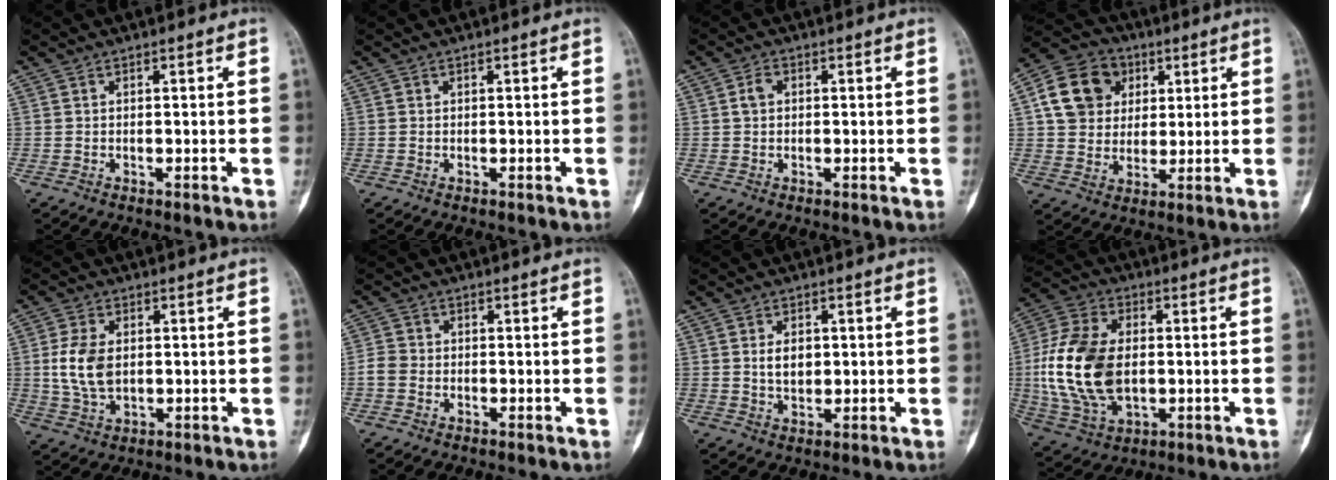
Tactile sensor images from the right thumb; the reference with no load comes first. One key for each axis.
{"total": 0.0}
{"total": 2.2, "fx": 0.3, "fy": 1.7, "fz": 1.4, "tx": -0.024, "ty": 0.008, "tz": 0.004}
{"total": 13.0, "fx": 3.9, "fy": 10.9, "fz": 6.0, "tx": -0.086, "ty": 0.000, "tz": 0.064}
{"total": 8.3, "fx": 0.6, "fy": 5.3, "fz": 6.4, "tx": -0.126, "ty": -0.001, "tz": 0.017}
{"total": 2.9, "fx": -0.8, "fy": 2.4, "fz": 1.2, "tx": -0.018, "ty": 0.007, "tz": -0.022}
{"total": 4.3, "fx": 0.6, "fy": 2.9, "fz": 3.1, "tx": -0.035, "ty": -0.003, "tz": 0.014}
{"total": 19.2, "fx": -0.2, "fy": 12.1, "fz": 14.9, "tx": -0.300, "ty": 0.002, "tz": 0.005}